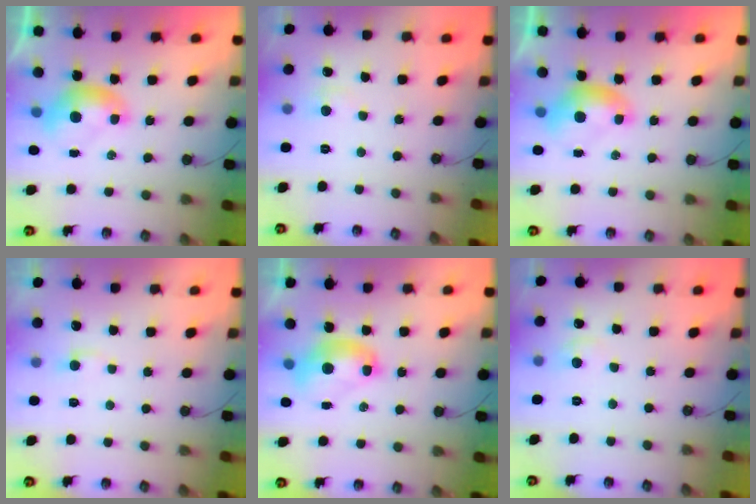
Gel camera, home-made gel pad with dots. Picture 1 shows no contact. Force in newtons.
{"total": 2.1, "press": 2.0, "slide": 0.4}
{"total": 0.0}
{"total": 1.8, "press": 1.7, "slide": 0.5}
{"total": 2.7, "press": 2.7, "slide": 0.1}
{"total": 0.8, "press": 0.3, "slide": 0.8}